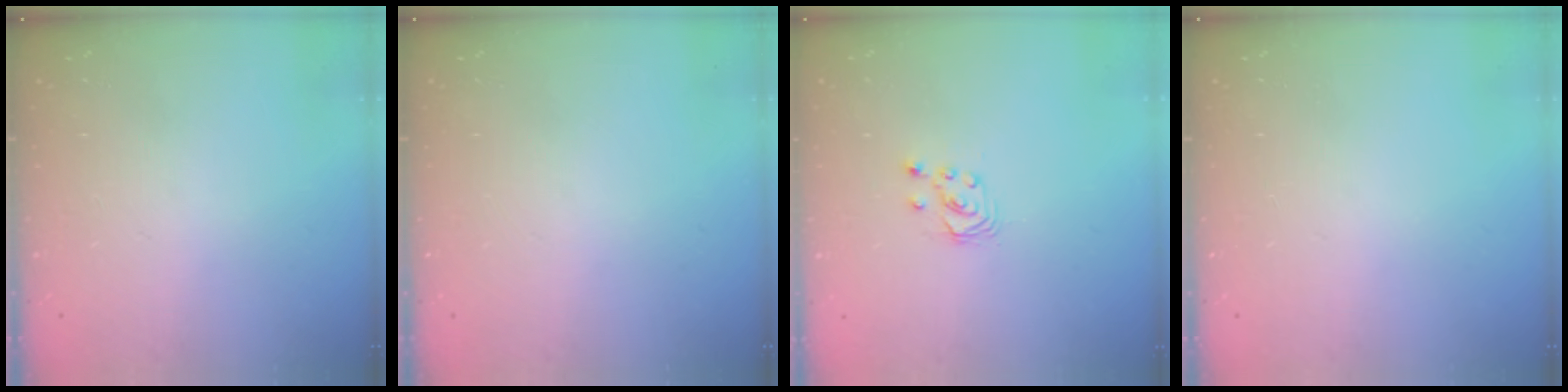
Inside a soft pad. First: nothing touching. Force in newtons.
{"total": 0.0}
{"total": 2.5, "press": 2.5, "slide": 0.3}
{"total": 0.0}